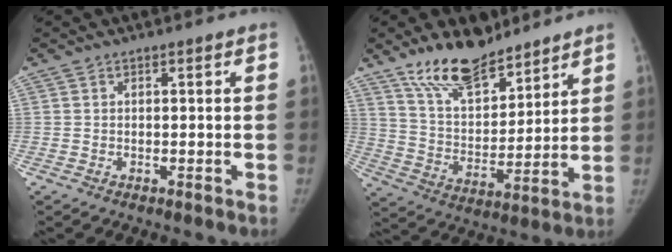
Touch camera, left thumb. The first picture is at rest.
{"total": 15.0, "force": [11.5, 6.2, 7.4], "torque": [-0.091, -0.069, 0.212]}